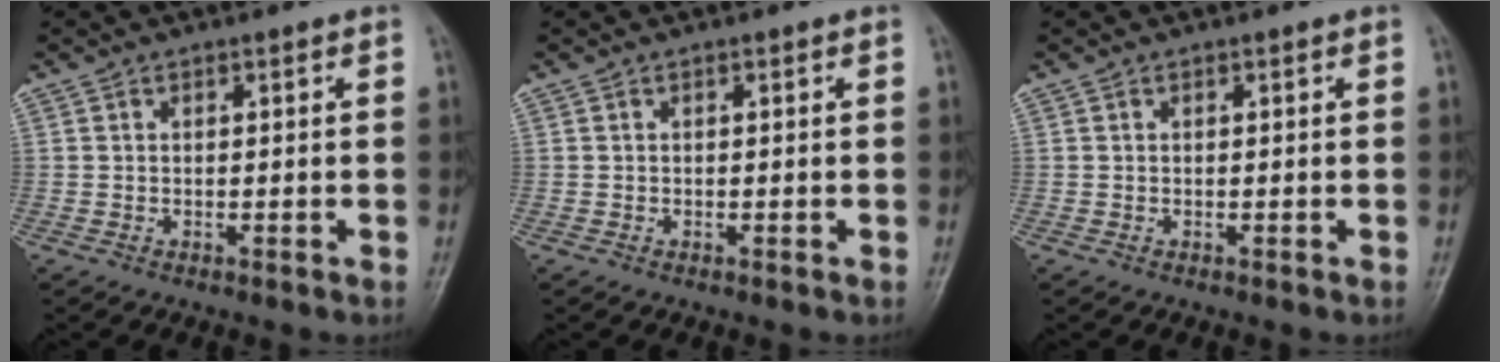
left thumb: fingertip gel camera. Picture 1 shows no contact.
{"total": 0.0}
{"total": 0.0}